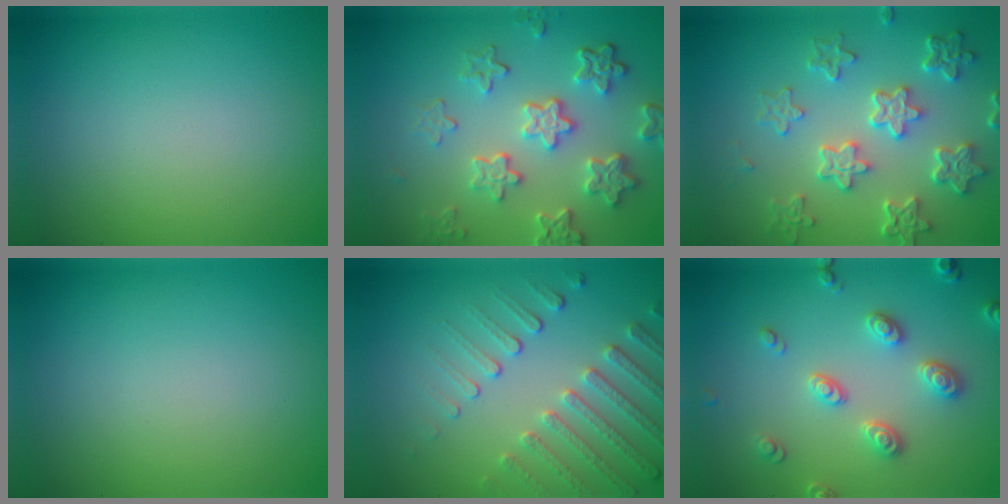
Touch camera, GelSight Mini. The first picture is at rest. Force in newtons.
{"total": 5.8, "press": 4.4, "slide": 3.8}
{"total": 6.0, "press": 4.7, "slide": 3.7}
{"total": 0.0}
{"total": 4.7, "press": 3.7, "slide": 2.8}
{"total": 3.1, "press": 3.0, "slide": 0.5}